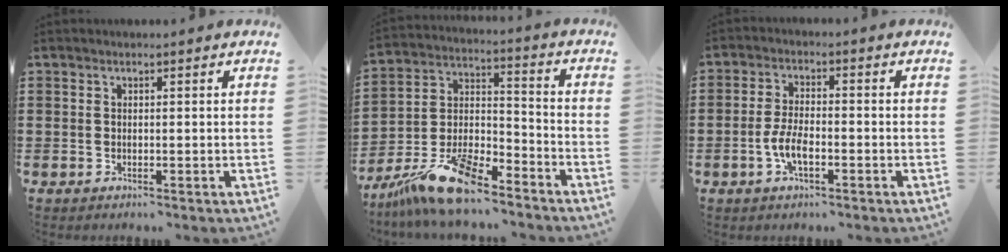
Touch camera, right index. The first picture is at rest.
{"total": 13.2, "force": [-11.0, 3.3, 6.5], "torque": [-0.132, 0.034, -0.209]}
{"total": 4.9, "force": [-1.7, 1.8, 4.2], "torque": [-0.100, -0.006, -0.038]}